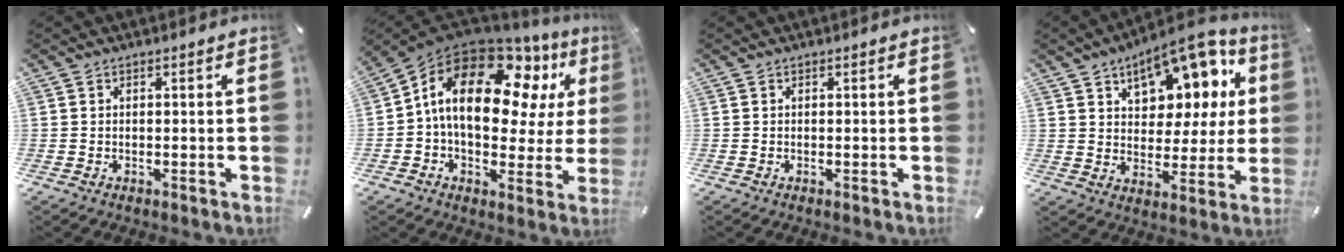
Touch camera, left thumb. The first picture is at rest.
{"total": 20.5, "force": [7.5, 12.2, 14.7], "torque": [-0.257, -0.033, 0.123]}
{"total": 0.0}
{"total": 14.7, "force": [8.8, 8.6, 8.0], "torque": [-0.111, -0.056, 0.154]}